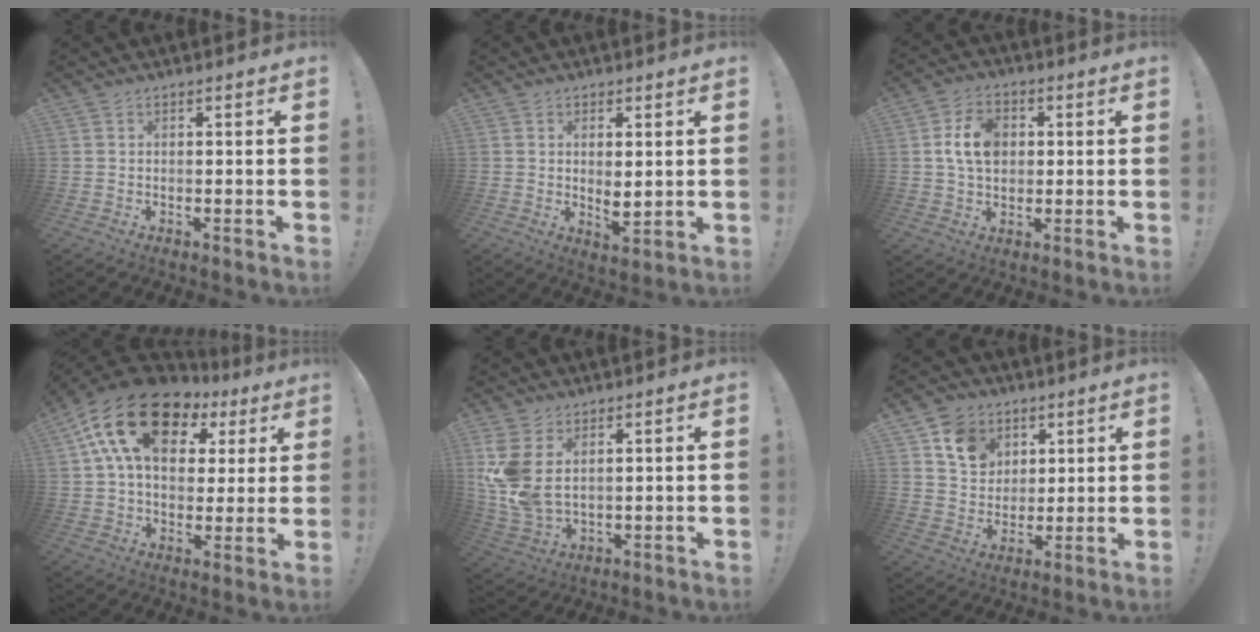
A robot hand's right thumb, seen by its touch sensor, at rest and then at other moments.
{"total": 4.3, "force": [1.2, 1.7, 3.8], "torque": [-0.049, -0.013, 0.024]}
{"total": 10.4, "force": [1.7, 7.7, 6.8], "torque": [-0.115, 0.009, 0.032]}
{"total": 20.6, "force": [8.9, 12.6, 13.6], "torque": [-0.231, -0.030, 0.162]}
{"total": 10.5, "force": [3.6, 6.0, 7.9], "torque": [-0.160, -0.024, 0.072]}
{"total": 11.8, "force": [6.0, 9.3, 3.9], "torque": [-0.064, -0.024, 0.123]}